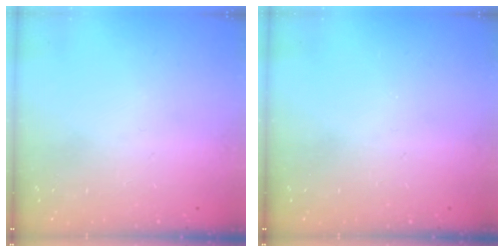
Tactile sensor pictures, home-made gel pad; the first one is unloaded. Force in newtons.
{"total": 0.0}